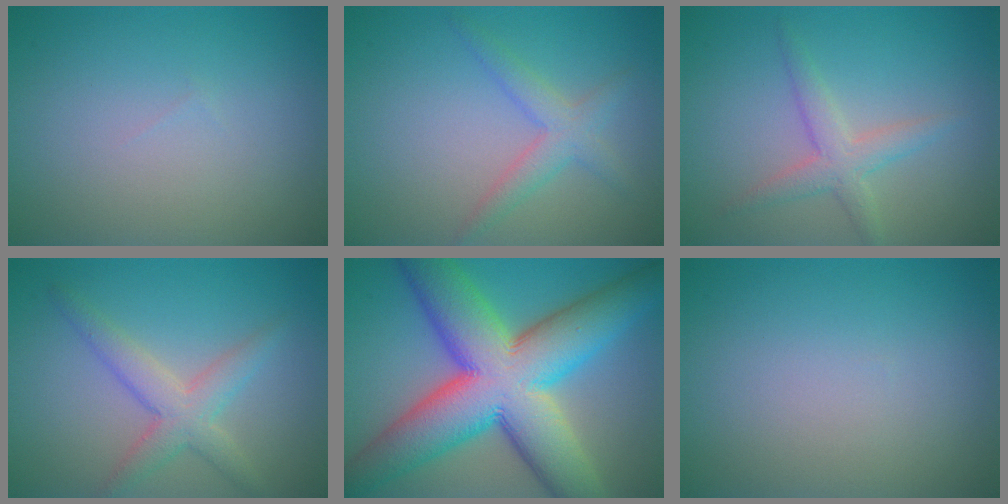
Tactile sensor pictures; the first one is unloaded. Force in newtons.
{"total": 2.6, "press": 2.6, "slide": 0.1}
{"total": 2.6, "press": 2.6, "slide": 0.1}
{"total": 3.6, "press": 3.6, "slide": 0.2}
{"total": 15.7, "press": 15.6, "slide": 0.6}
{"total": 0.0}